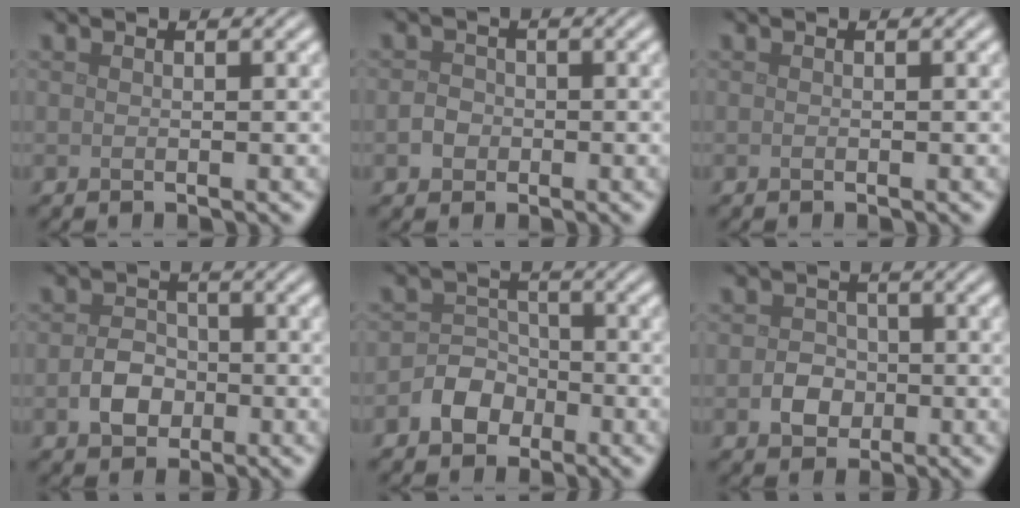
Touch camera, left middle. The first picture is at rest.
{"total": 1.6, "force": [-0.5, 1.4, 0.6], "torque": [-0.007, 0.001, -0.014]}
{"total": 0.0}
{"total": 2.9, "force": [-1.0, 2.2, 1.5], "torque": [-0.023, 0.002, -0.022]}
{"total": 2.9, "force": [-1.5, 2.3, 1.0], "torque": [-0.004, 0.008, -0.034]}
{"total": 2.4, "force": [-0.7, 2.1, 1.0], "torque": [-0.011, 0.000, -0.017]}